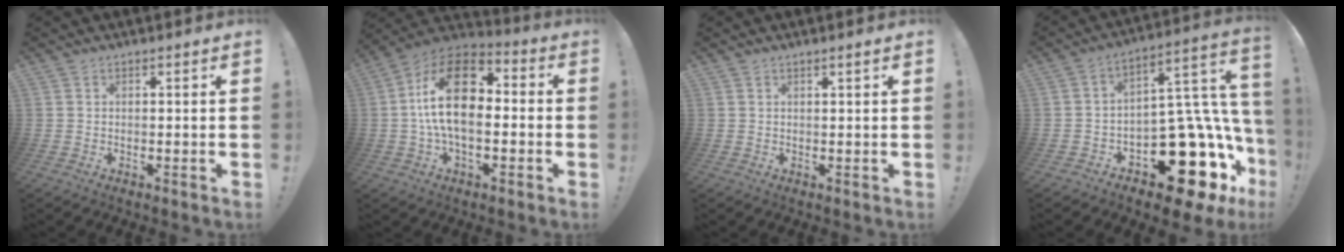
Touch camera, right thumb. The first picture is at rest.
{"total": 20.4, "force": [1.0, 12.1, 16.4], "torque": [-0.285, 0.011, 0.018]}
{"total": 1.3, "force": [0.7, -0.1, 1.0], "torque": [-0.019, 0.000, 0.012]}
{"total": 22.2, "force": [-9.5, 11.9, 16.1], "torque": [-0.181, 0.046, -0.137]}